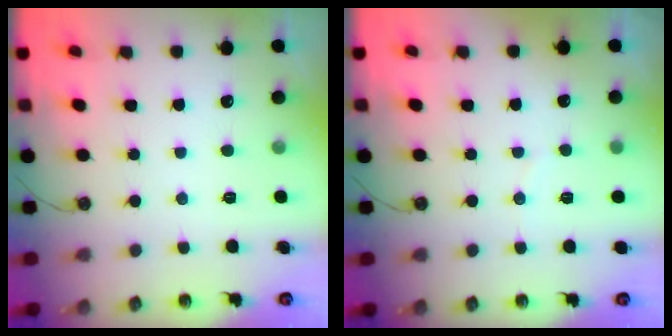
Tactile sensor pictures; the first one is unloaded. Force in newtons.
{"total": 1.8, "press": 1.5, "slide": 1.1}